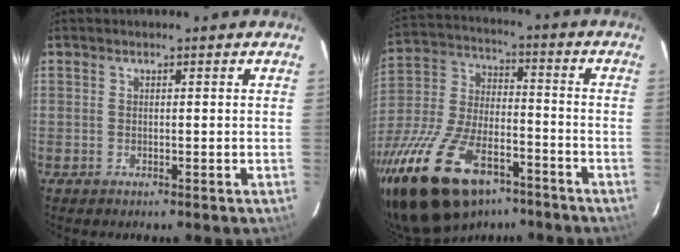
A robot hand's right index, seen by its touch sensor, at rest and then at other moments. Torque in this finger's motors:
{"motor_torque": [1.84, -0.29, 0.71, 0.21]}